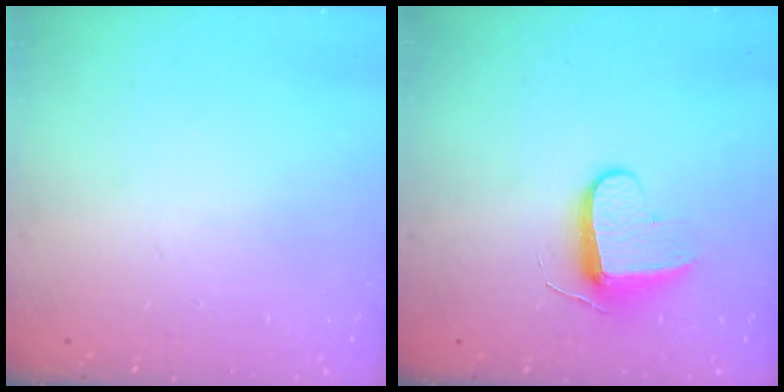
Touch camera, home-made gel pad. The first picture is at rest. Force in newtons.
{"total": 8.7, "press": 8.7, "slide": 0.5}